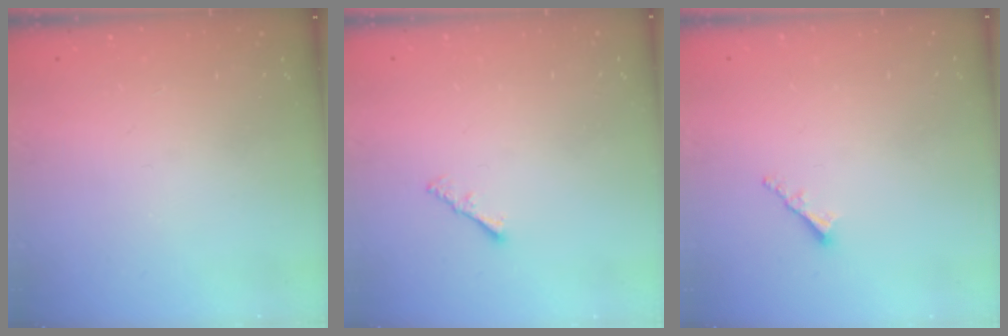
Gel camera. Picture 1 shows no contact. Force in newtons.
{"total": 1.6, "press": 1.5, "slide": 0.5}
{"total": 2.0, "press": 2.0, "slide": 0.5}